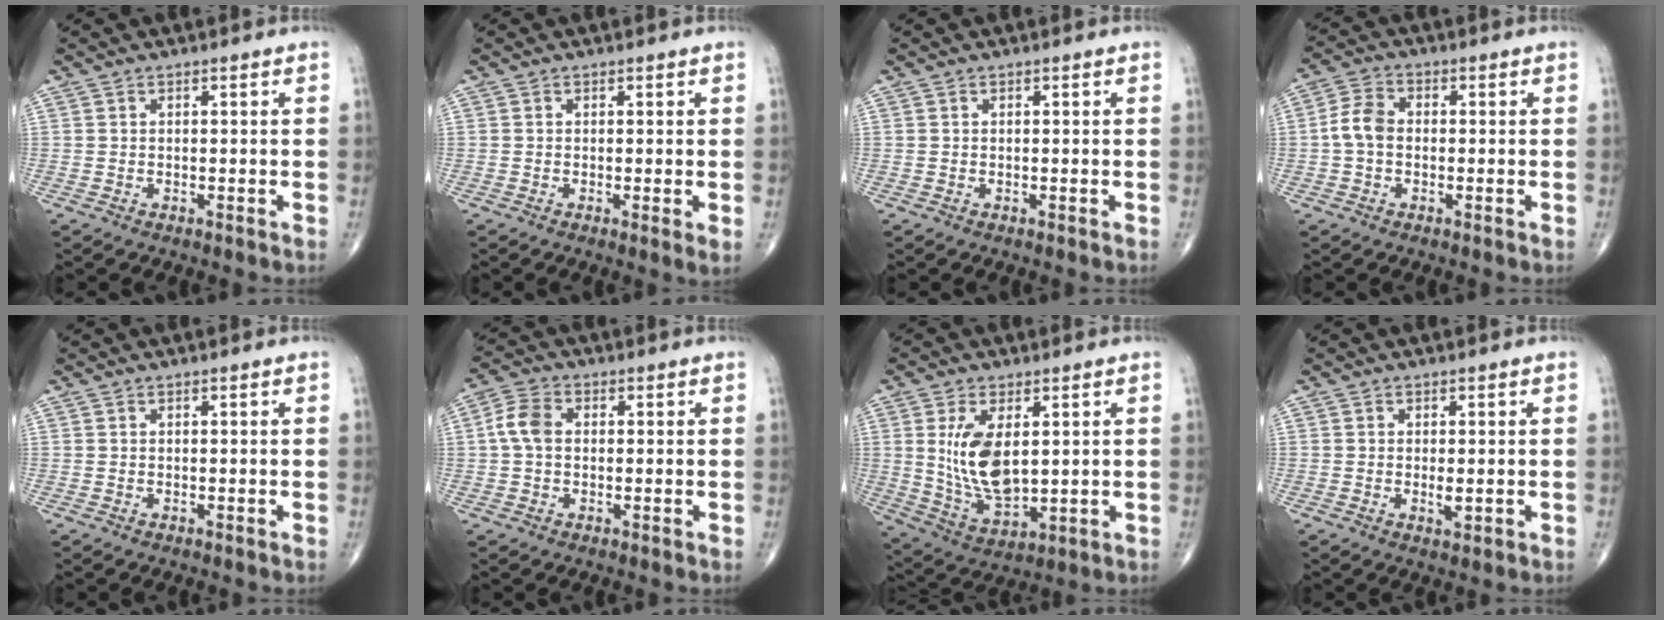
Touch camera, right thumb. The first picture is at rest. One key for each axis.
{"total": 1.8, "fx": 0.0, "fy": 0.3, "fz": 1.8, "tx": -0.030, "ty": -0.007, "tz": -0.003}
{"total": 0.0}
{"total": 5.2, "fx": -0.5, "fy": 3.7, "fz": 3.6, "tx": -0.070, "ty": 0.017, "tz": -0.021}
{"total": 0.0}
{"total": 5.3, "fx": 0.3, "fy": 3.7, "fz": 3.8, "tx": -0.078, "ty": 0.015, "tz": -0.002}
{"total": 12.0, "fx": 2.1, "fy": 6.2, "fz": 10.1, "tx": -0.178, "ty": -0.022, "tz": 0.054}
{"total": 1.9, "fx": -0.2, "fy": 0.8, "fz": 1.7, "tx": -0.029, "ty": -0.005, "tz": -0.003}